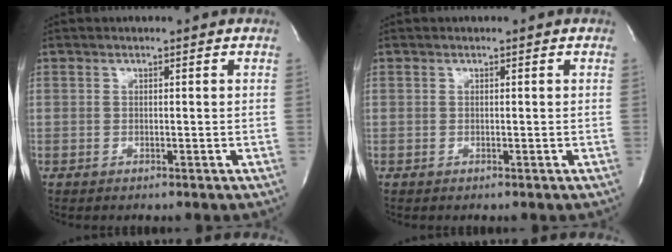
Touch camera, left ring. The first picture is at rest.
{"total": 0.0}